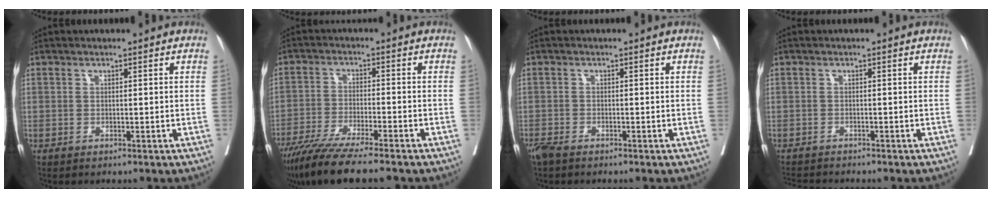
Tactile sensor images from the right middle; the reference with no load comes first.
{"total": 11.8, "force": [-9.7, 0.3, 6.7], "torque": [-0.106, -0.033, -0.160]}
{"total": 3.1, "force": [-2.5, 0.6, 1.7], "torque": [-0.038, -0.011, -0.047]}
{"total": 3.6, "force": [-3.6, 0.2, 0.7], "torque": [-0.010, -0.012, -0.059]}